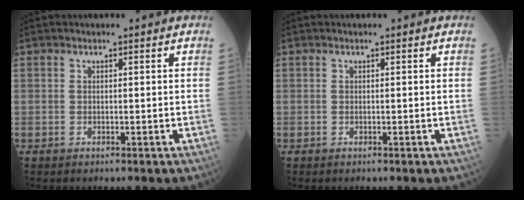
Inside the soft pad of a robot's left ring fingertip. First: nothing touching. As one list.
[{"total": 0.0}]